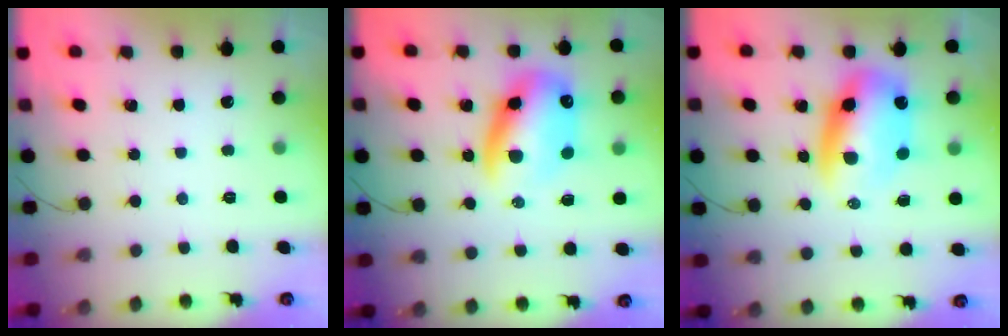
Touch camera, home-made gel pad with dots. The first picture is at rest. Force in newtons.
{"total": 14.9, "press": 14.4, "slide": 3.8}
{"total": 10.6, "press": 10.3, "slide": 2.6}